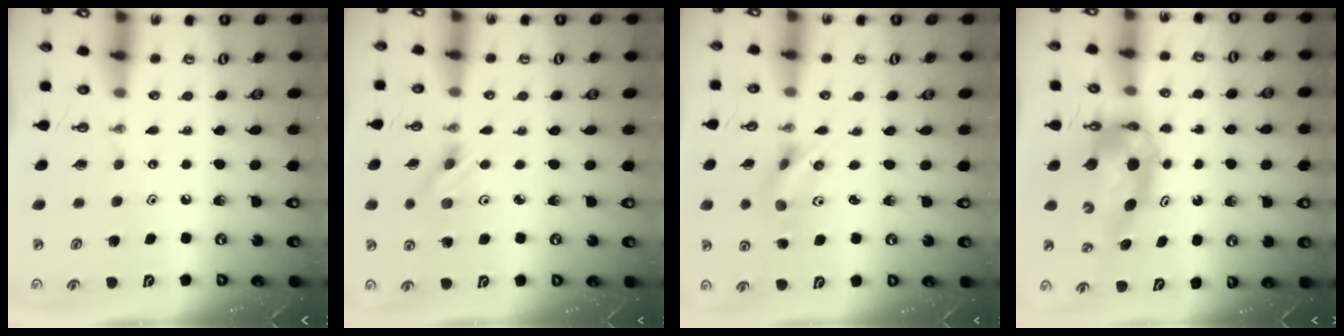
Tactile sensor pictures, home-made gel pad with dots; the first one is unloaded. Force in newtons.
{"total": 2.3, "press": 2.1, "slide": 0.8}
{"total": 6.6, "press": 3.1, "slide": 5.8}
{"total": 9.9, "press": 9.9, "slide": 1.1}